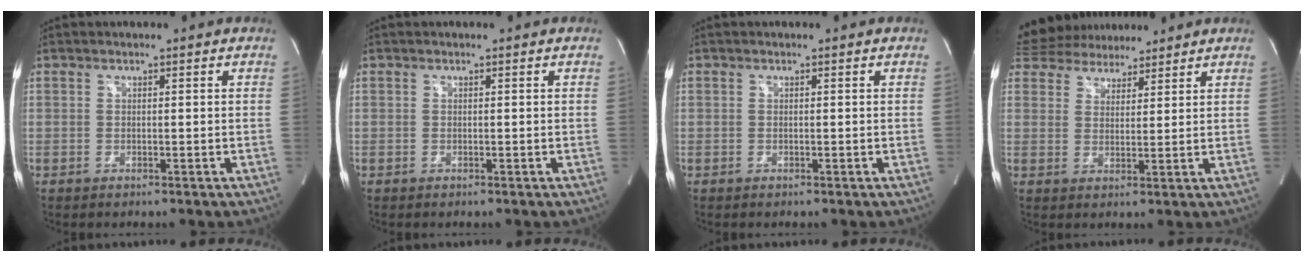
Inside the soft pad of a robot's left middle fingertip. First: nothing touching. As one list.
[{"total": 0.0}, {"total": 0.0}, {"total": 11.0, "force": [9.8, 3.9, 2.8], "torque": [-0.053, 0.032, 0.161]}]